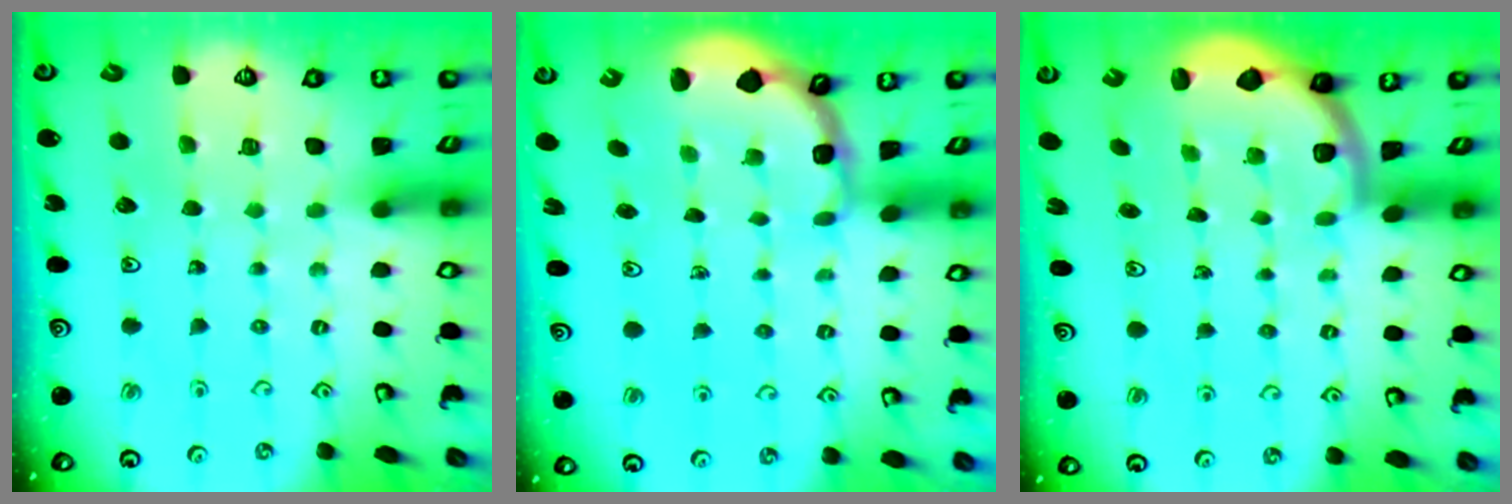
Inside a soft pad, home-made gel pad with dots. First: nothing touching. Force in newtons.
{"total": 1.8, "press": 1.7, "slide": 0.5}
{"total": 2.0, "press": 2.0, "slide": 0.5}